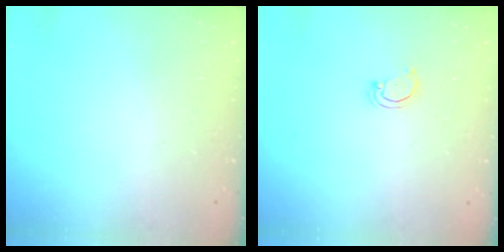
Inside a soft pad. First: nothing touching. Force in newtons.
{"total": 1.8, "press": 1.8, "slide": 0.2}